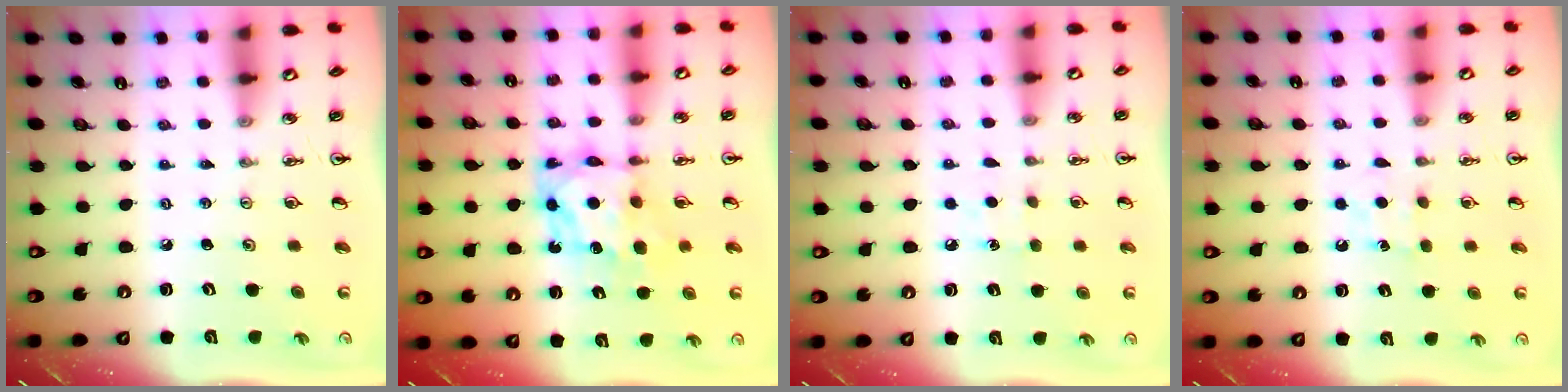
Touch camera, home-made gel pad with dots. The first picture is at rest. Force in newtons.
{"total": 7.5, "press": 7.5, "slide": 0.6}
{"total": 5.6, "press": 5.6, "slide": 0.7}
{"total": 6.1, "press": 6.1, "slide": 0.8}